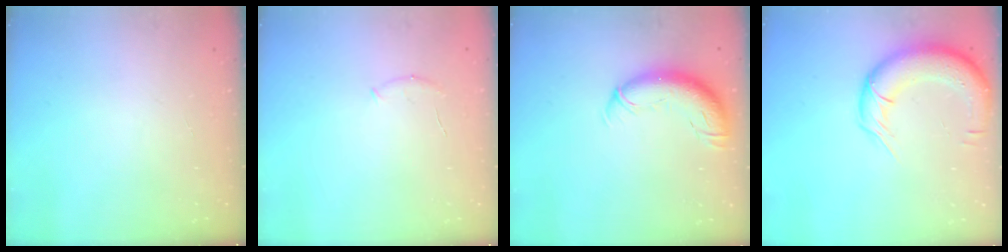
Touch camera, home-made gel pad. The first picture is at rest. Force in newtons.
{"total": 5.5, "press": 5.4, "slide": 1.3}
{"total": 12.1, "press": 11.7, "slide": 3.1}
{"total": 14.0, "press": 13.6, "slide": 3.1}